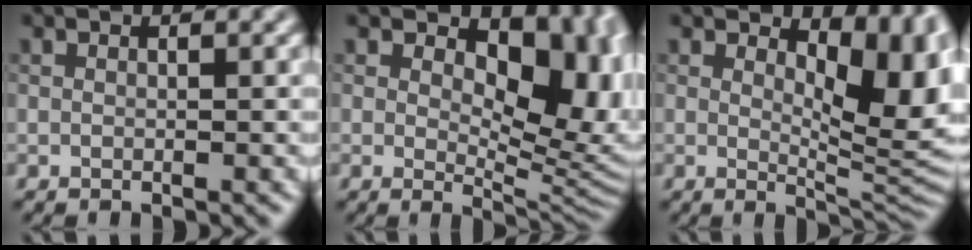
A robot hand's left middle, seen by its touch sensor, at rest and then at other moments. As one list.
[{"total": 12.3, "force": [3.1, 6.9, 9.7], "torque": [-0.109, -0.014, 0.055]}, {"total": 8.0, "force": [2.5, 3.7, 6.7], "torque": [-0.088, -0.014, 0.039]}]